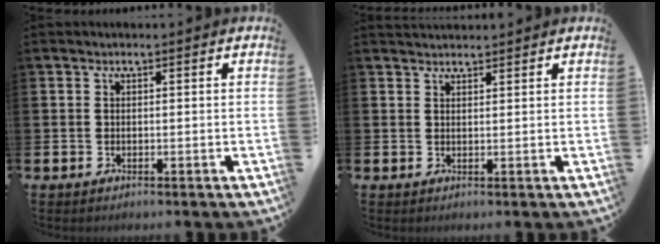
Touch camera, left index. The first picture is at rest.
{"total": 1.7, "force": [1.7, 0.4, 0.0], "torque": [0.005, -0.005, 0.029]}